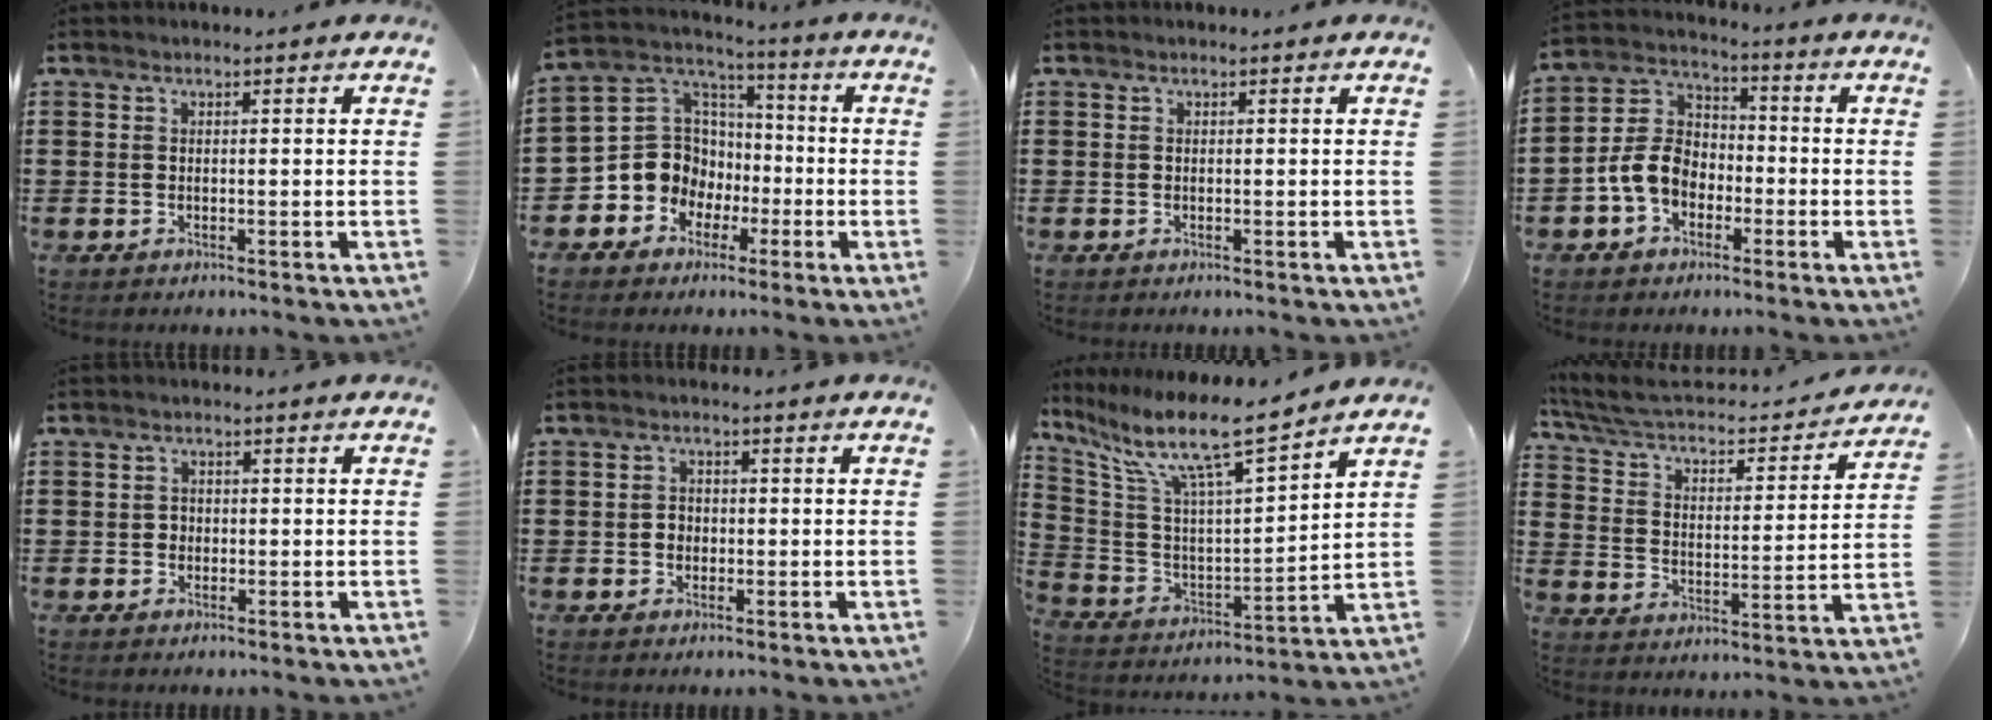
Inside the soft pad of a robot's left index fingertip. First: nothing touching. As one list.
[{"total": 10.0, "force": [-2.4, 9.4, 2.7], "torque": [-0.105, -0.001, -0.044]}, {"total": 0.0}, {"total": 7.2, "force": [-2.6, 5.4, 4.0], "torque": [-0.120, 0.004, -0.061]}, {"total": 1.1, "force": [0.0, 1.0, 0.4], "torque": [-0.011, 0.005, -0.001]}, {"total": 1.8, "force": [-0.2, 1.6, 0.8], "torque": [-0.019, 0.005, -0.007]}, {"total": 11.7, "force": [8.9, 1.3, 7.4], "torque": [-0.167, -0.057, 0.146]}, {"total": 4.6, "force": [3.8, 1.0, 2.2], "torque": [-0.062, -0.034, 0.058]}]